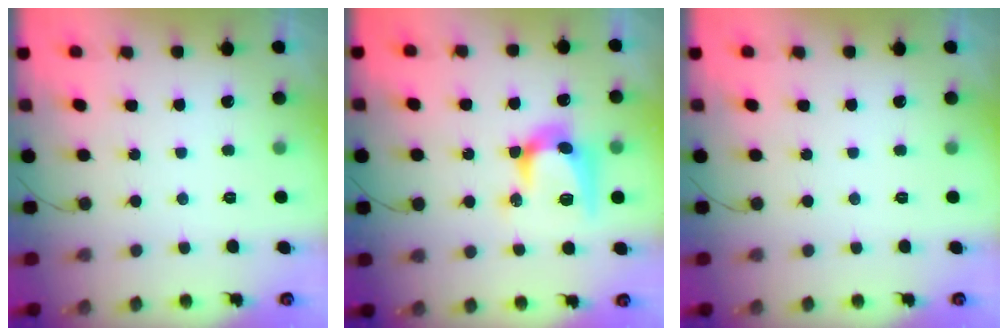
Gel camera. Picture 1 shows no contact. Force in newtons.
{"total": 12.0, "press": 11.9, "slide": 0.7}
{"total": 0.0}